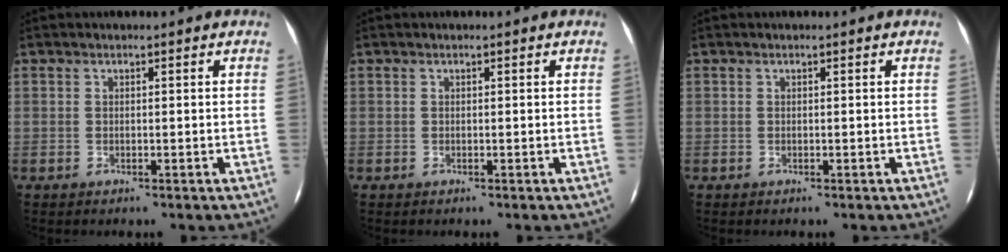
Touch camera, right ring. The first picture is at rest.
{"total": 0.0}
{"total": 0.0}